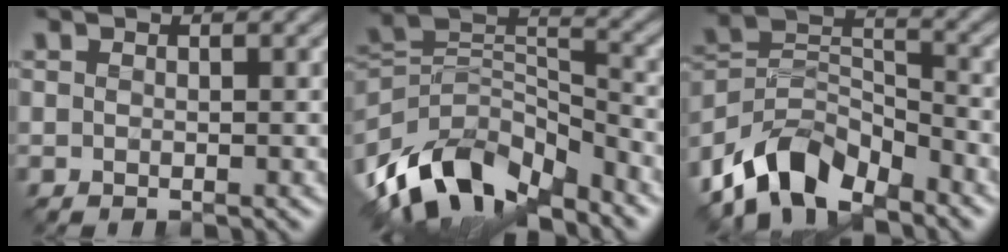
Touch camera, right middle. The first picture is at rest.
{"total": 12.0, "force": [-8.5, 5.5, 6.4], "torque": [-0.126, 0.009, -0.162]}
{"total": 7.5, "force": [-6.0, 3.3, 3.0], "torque": [-0.044, 0.002, -0.126]}